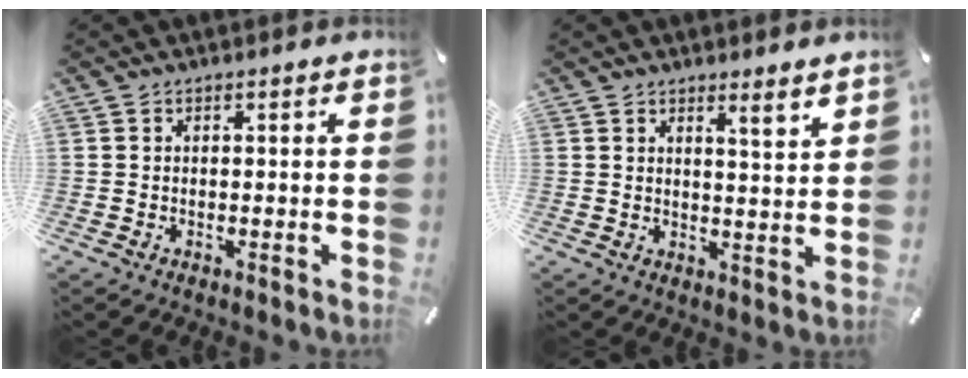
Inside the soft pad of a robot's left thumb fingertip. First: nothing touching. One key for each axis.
{"total": 3.7, "fx": 3.4, "fy": -0.3, "fz": 1.5, "tx": -0.021, "ty": -0.030, "tz": 0.055}